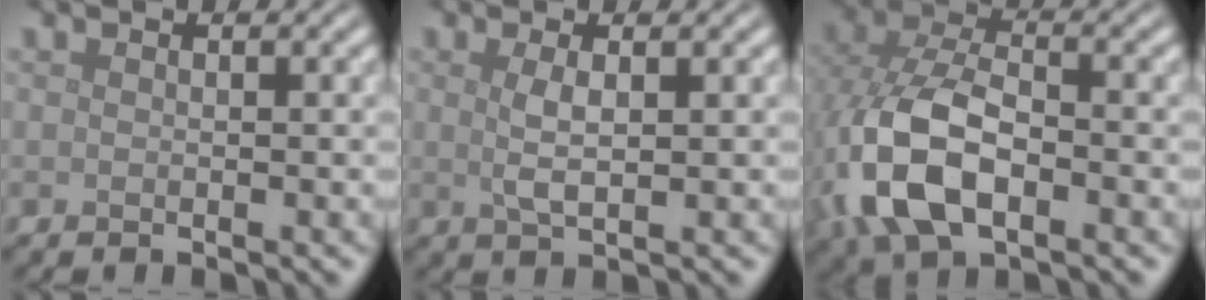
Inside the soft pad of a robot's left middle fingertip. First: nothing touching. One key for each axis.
{"total": 2.1, "fx": 0.5, "fy": 0.5, "fz": 2.0, "tx": -0.042, "ty": -0.002, "tz": 0.010}
{"total": 9.5, "fx": -2.7, "fy": 5.4, "fz": 7.3, "tx": -0.177, "ty": -0.007, "tz": -0.061}